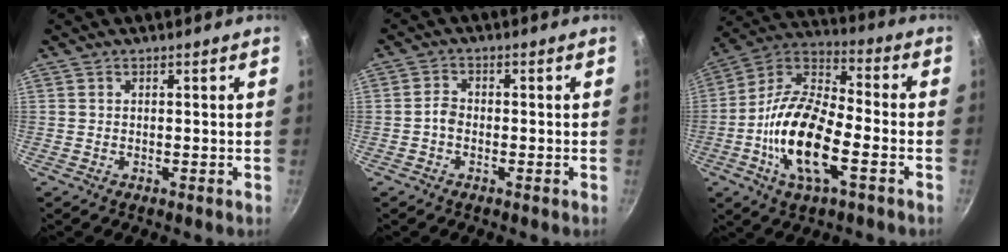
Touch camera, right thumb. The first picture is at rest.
{"total": 2.2, "force": [-0.9, 1.5, 1.3], "torque": [-0.026, 0.016, -0.023]}
{"total": 18.1, "force": [-5.5, 7.5, 15.5], "torque": [-0.290, 0.033, -0.124]}